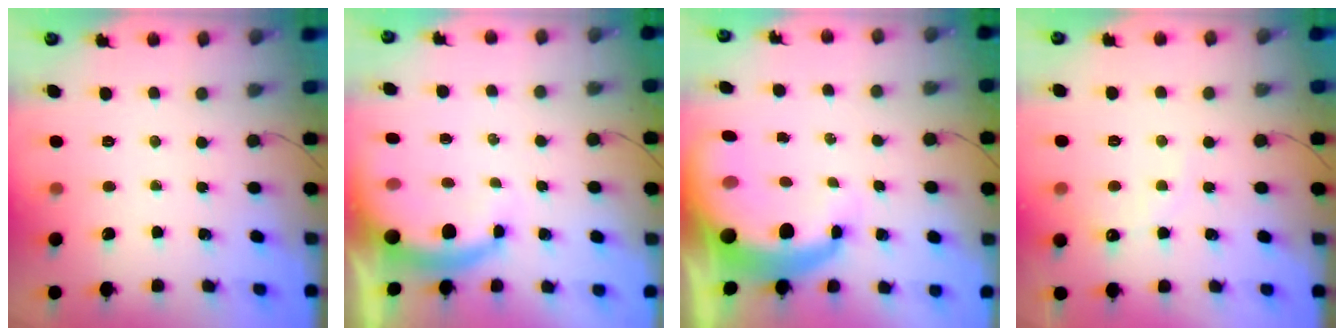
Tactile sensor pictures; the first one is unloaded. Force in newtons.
{"total": 7.3, "press": 7.2, "slide": 0.7}
{"total": 10.7, "press": 10.4, "slide": 2.4}
{"total": 7.2, "press": 7.0, "slide": 1.4}